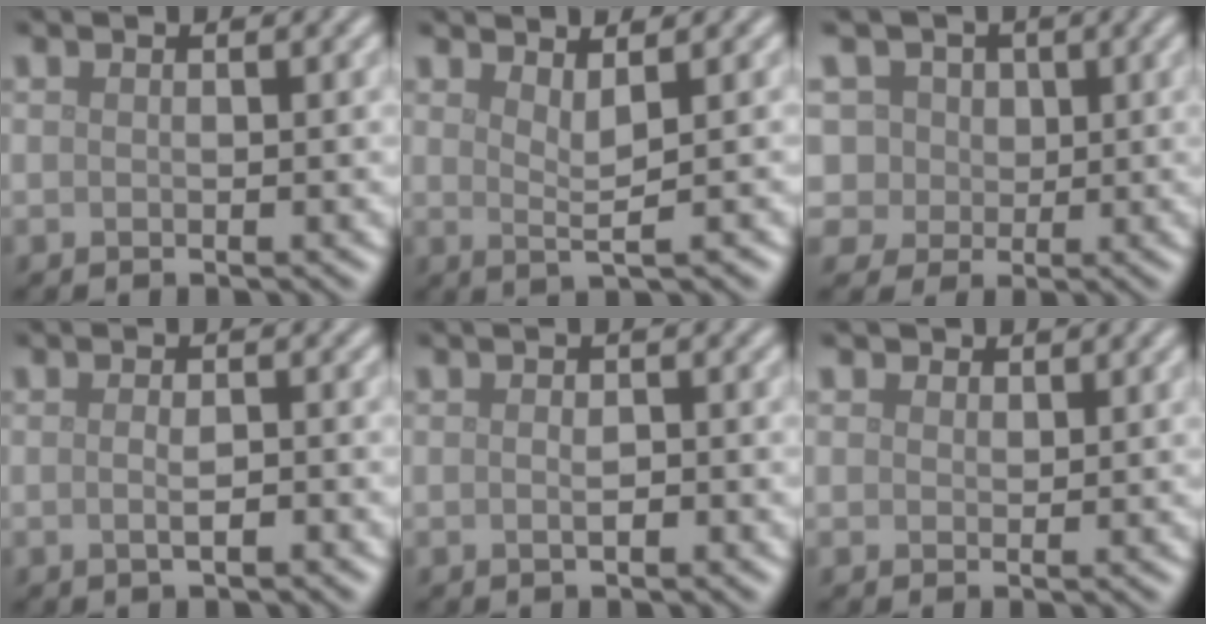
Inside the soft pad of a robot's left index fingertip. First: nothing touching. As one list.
[{"total": 2.1, "force": [1.0, 0.4, 1.8], "torque": [-0.027, -0.004, 0.017]}, {"total": 8.4, "force": [3.7, 6.5, 3.9], "torque": [-0.060, 0.022, 0.030]}, {"total": 1.7, "force": [-0.4, 0.5, 1.5], "torque": [-0.029, -0.002, -0.008]}, {"total": 1.4, "force": [-0.3, 0.6, 1.3], "torque": [-0.023, 0.000, -0.005]}, {"total": 1.0, "force": [0.7, 0.7, 0.2], "torque": [-0.003, -0.002, 0.008]}]